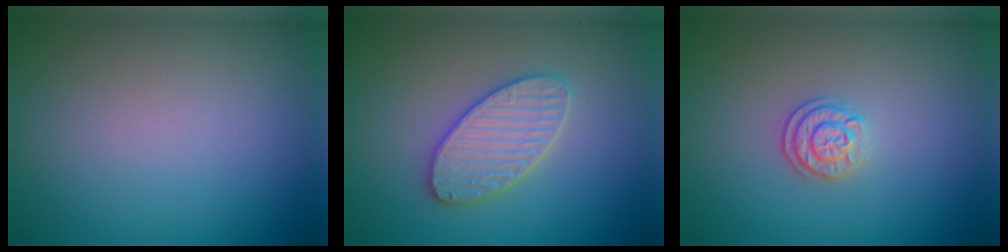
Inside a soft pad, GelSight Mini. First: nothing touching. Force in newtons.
{"total": 4.4, "press": 4.3, "slide": 0.5}
{"total": 2.3, "press": 1.9, "slide": 1.2}